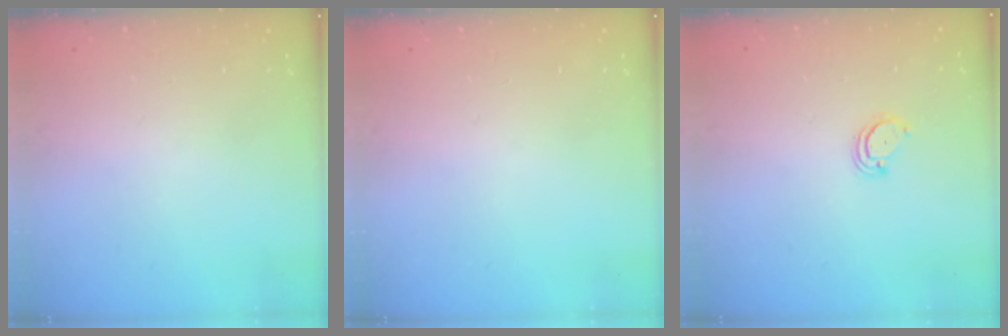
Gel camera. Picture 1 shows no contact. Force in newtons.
{"total": 0.0}
{"total": 3.0, "press": 3.0, "slide": 0.2}